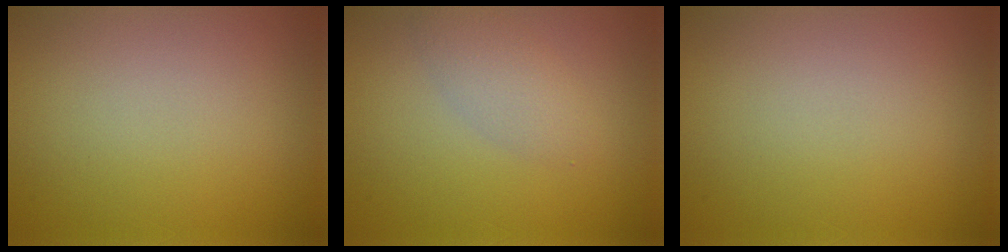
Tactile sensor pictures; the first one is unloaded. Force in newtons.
{"total": 2.2, "press": 2.2, "slide": 0.1}
{"total": 0.0}